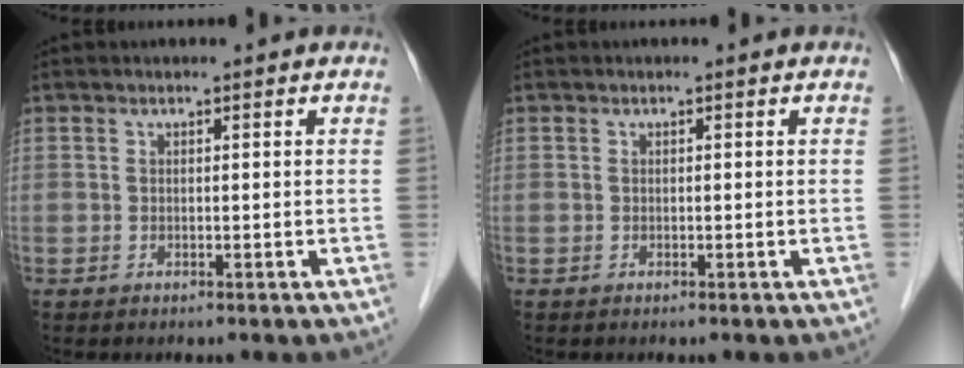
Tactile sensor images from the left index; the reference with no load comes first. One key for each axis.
{"total": 0.0}